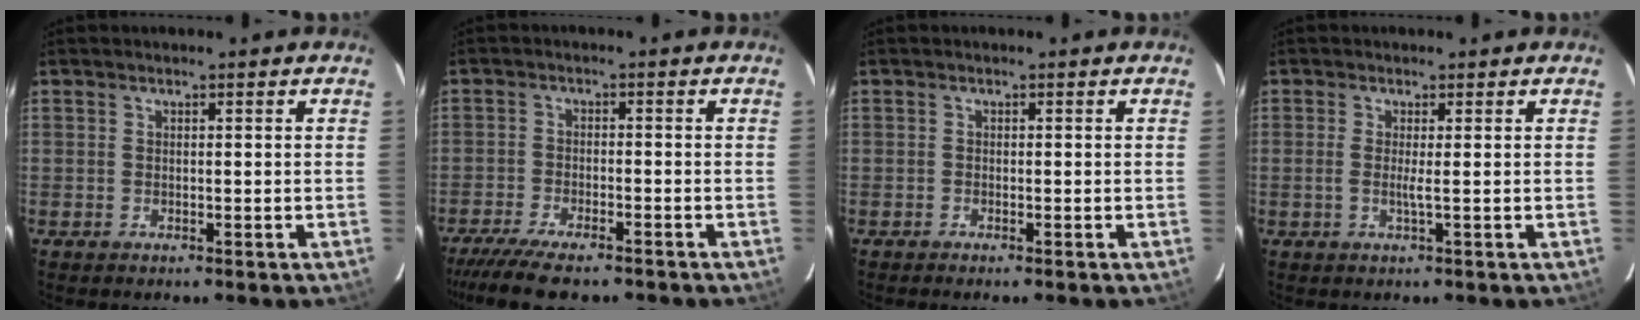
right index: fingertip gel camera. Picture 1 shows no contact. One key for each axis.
{"total": 10.7, "fx": -9.0, "fy": 2.2, "fz": 5.3, "tx": -0.128, "ty": -0.032, "tz": -0.152}
{"total": 0.6, "fx": -0.6, "fy": -0.1, "fz": 0.2, "tx": -0.007, "ty": 0.001, "tz": -0.011}
{"total": 1.7, "fx": -0.2, "fy": -0.3, "fz": 1.7, "tx": -0.034, "ty": -0.004, "tz": -0.006}